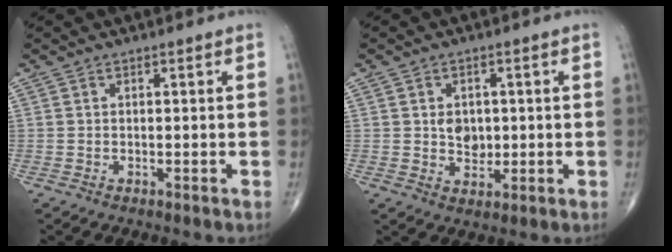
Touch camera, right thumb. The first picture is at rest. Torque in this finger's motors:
{"motor_torque": [-0.01, 1.05, -0.11, -0.06, -0.01]}